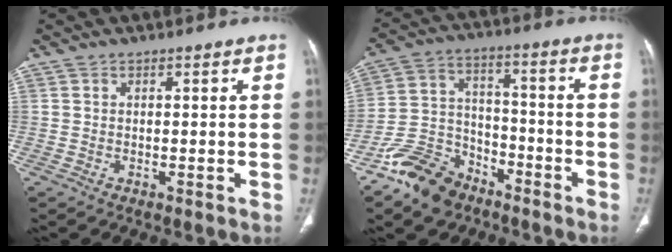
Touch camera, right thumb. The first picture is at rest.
{"total": 12.6, "force": [-8.9, 7.6, 4.6], "torque": [-0.070, 0.071, -0.167]}